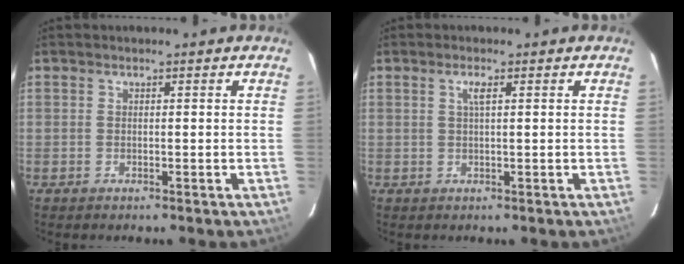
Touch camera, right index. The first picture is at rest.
{"total": 1.7, "force": [0.6, 0.0, 1.6], "torque": [-0.031, 0.002, 0.011]}